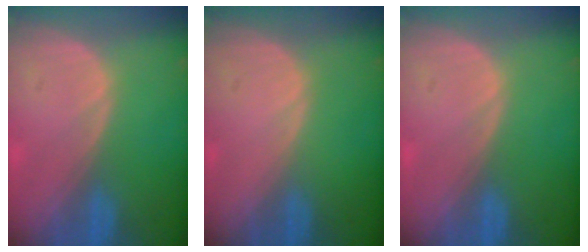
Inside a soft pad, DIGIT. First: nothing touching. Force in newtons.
{"total": 0.0}
{"total": 0.0}